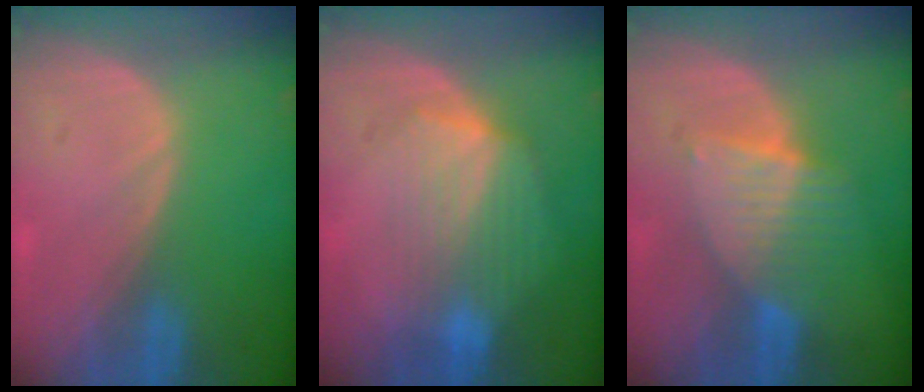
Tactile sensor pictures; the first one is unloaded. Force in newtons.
{"total": 7.3, "press": 6.9, "slide": 2.3}
{"total": 6.4, "press": 6.2, "slide": 1.8}